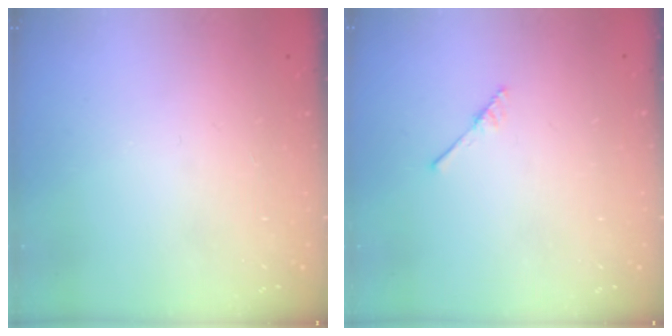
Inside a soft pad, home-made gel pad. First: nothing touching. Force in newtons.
{"total": 2.5, "press": 2.4, "slide": 0.3}